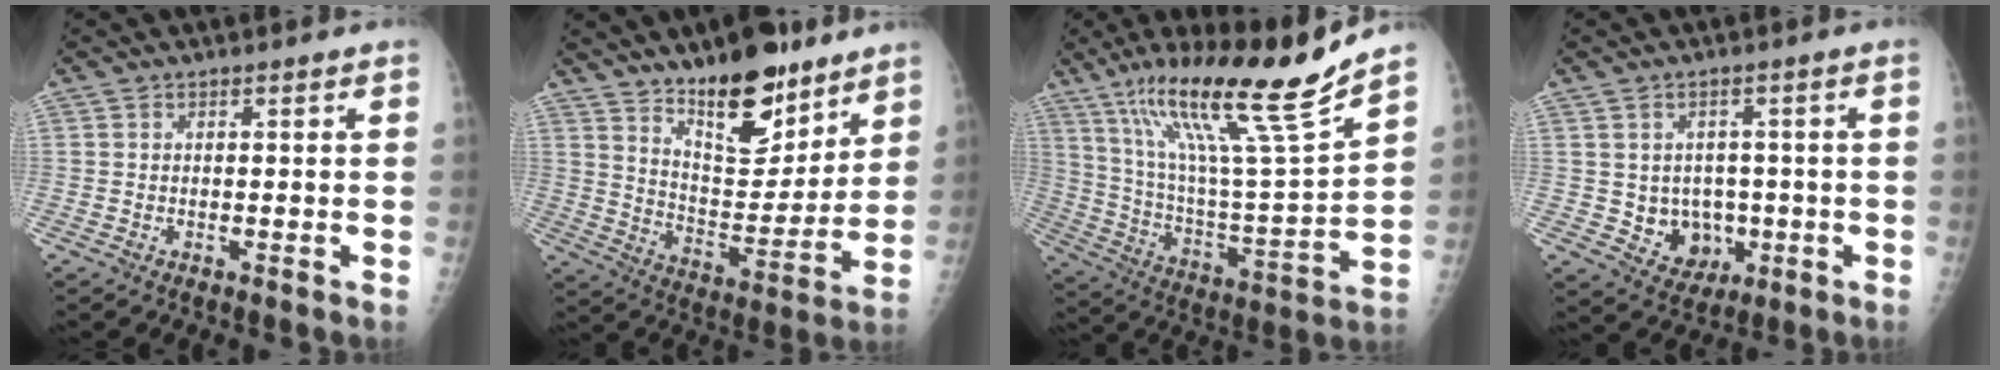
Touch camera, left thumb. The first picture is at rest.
{"total": 17.3, "force": [12.3, 6.9, 10.0], "torque": [-0.105, -0.094, 0.208]}
{"total": 23.3, "force": [16.0, 1.3, 16.8], "torque": [-0.261, -0.067, 0.285]}
{"total": 7.2, "force": [-0.9, 6.3, 3.4], "torque": [-0.014, 0.003, 0.003]}